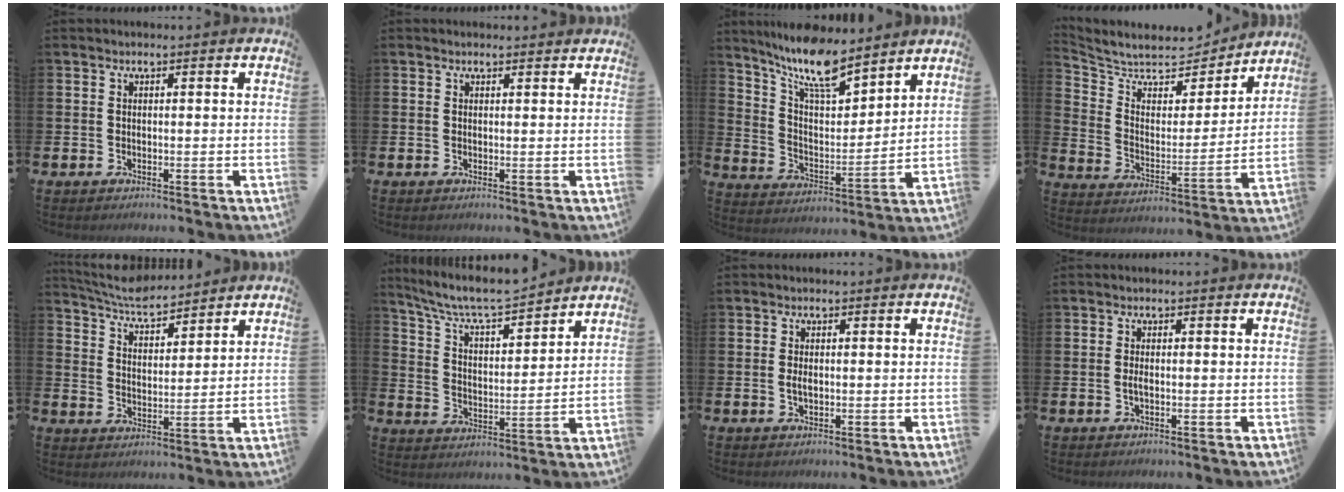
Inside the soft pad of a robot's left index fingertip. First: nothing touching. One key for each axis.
{"total": 0.7, "fx": 0.6, "fy": 0.2, "fz": 0.1, "tx": 0.006, "ty": -0.001, "tz": 0.010}
{"total": 10.3, "fx": 9.0, "fy": 2.1, "fz": 4.5, "tx": -0.118, "ty": -0.052, "tz": 0.162}
{"total": 6.9, "fx": 6.1, "fy": 2.7, "fz": 1.5, "tx": -0.069, "ty": -0.054, "tz": 0.100}
{"total": 5.8, "fx": 5.6, "fy": 0.8, "fz": 1.3, "tx": -0.051, "ty": -0.031, "tz": 0.100}
{"total": 7.7, "fx": 7.3, "fy": 0.7, "fz": 2.2, "tx": -0.080, "ty": -0.053, "tz": 0.127}
{"total": 1.5, "fx": 0.0, "fy": 0.8, "fz": 1.3, "tx": -0.017, "ty": 0.000, "tz": -0.004}
{"total": 1.0, "fx": -0.2, "fy": 0.3, "fz": 1.0, "tx": -0.025, "ty": 0.004, "tz": -0.003}